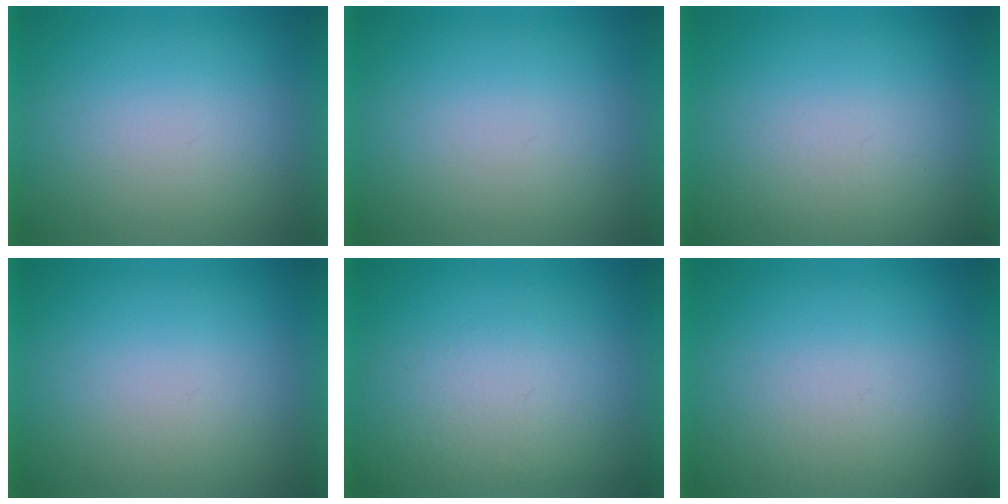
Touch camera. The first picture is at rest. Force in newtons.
{"total": 0.0}
{"total": 1.8}
{"total": 1.0}
{"total": 3.6}
{"total": 1.8}